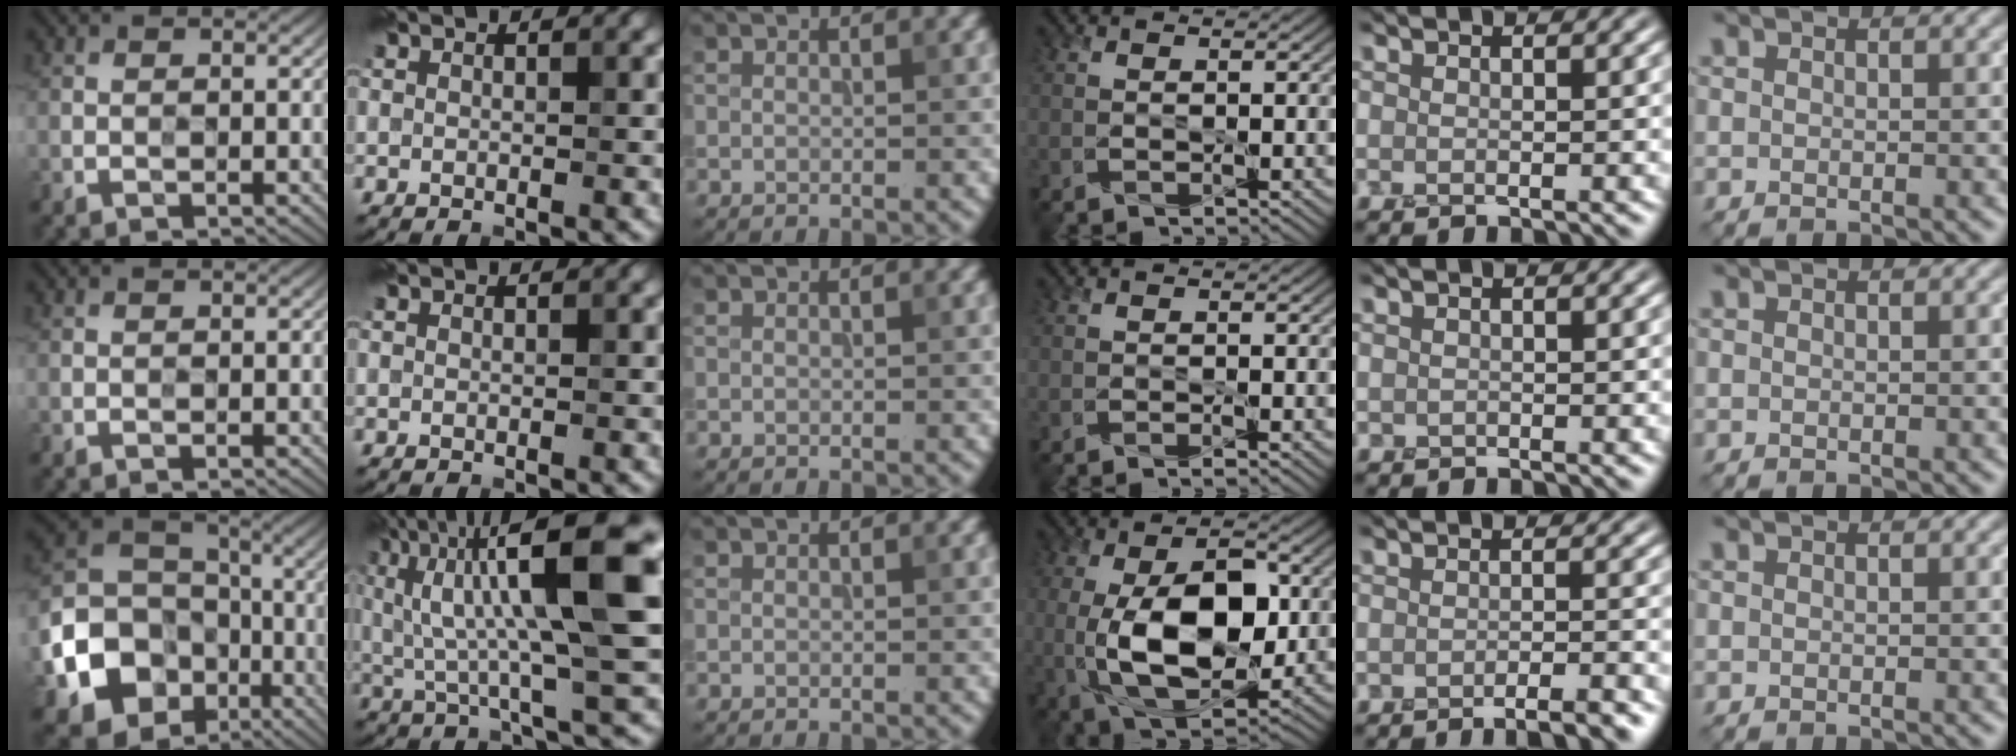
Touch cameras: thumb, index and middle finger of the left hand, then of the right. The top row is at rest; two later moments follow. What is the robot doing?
{"motion": "peel", "object": "bandage"}